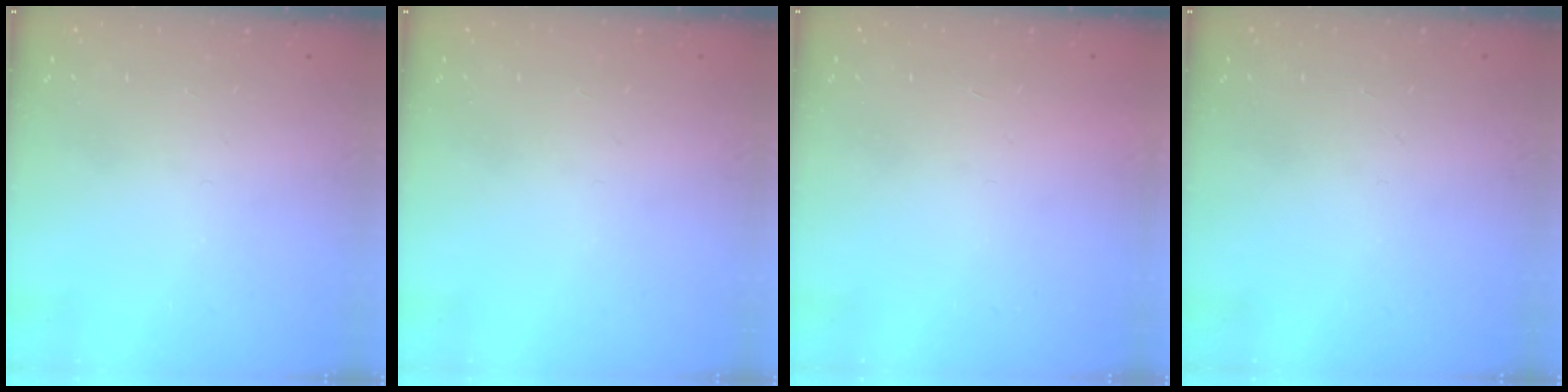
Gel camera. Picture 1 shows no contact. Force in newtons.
{"total": 0.0}
{"total": 1.7, "press": 1.6, "slide": 0.1}
{"total": 0.0}